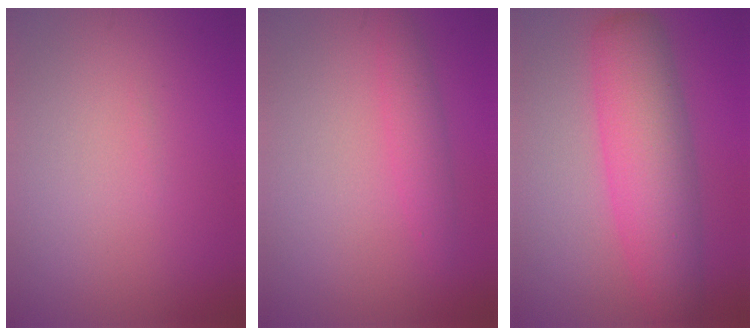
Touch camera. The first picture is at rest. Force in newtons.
{"total": 2.0, "press": 1.9, "slide": 0.2}
{"total": 7.0, "press": 7.0, "slide": 0.0}